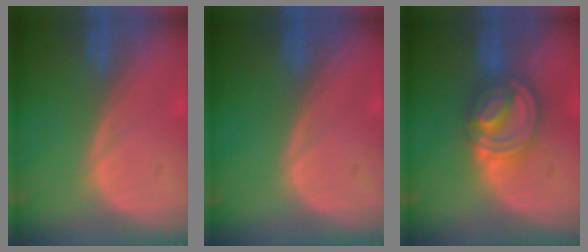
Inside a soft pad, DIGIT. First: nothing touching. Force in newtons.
{"total": 0.0}
{"total": 8.2, "press": 6.9, "slide": 4.4}